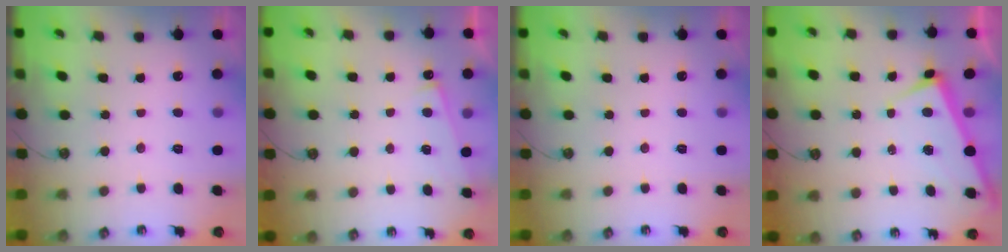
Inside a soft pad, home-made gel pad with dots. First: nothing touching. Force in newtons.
{"total": 6.8, "press": 6.8, "slide": 0.4}
{"total": 0.0}
{"total": 3.1, "press": 3.1, "slide": 0.0}